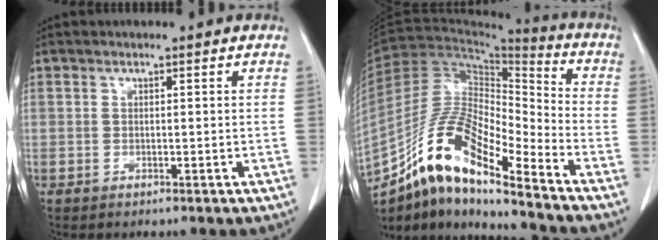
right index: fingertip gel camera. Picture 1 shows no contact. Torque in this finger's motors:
{"motor_torque": [0.66, -0.61, 0.19, 0.02]}